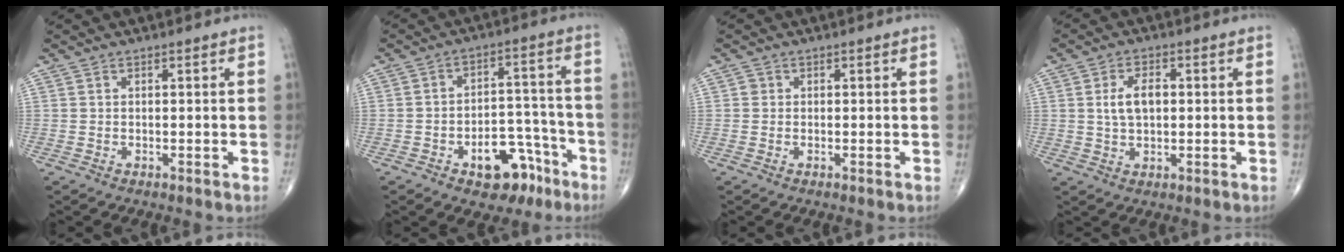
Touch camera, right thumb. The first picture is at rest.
{"total": 11.3, "force": [-6.3, 6.5, 6.8], "torque": [-0.054, 0.059, -0.084]}
{"total": 0.8, "force": [0.1, 0.7, 0.1], "torque": [0.002, 0.002, 0.001]}
{"total": 5.4, "force": [0.6, 3.1, 4.4], "torque": [-0.077, 0.005, 0.010]}